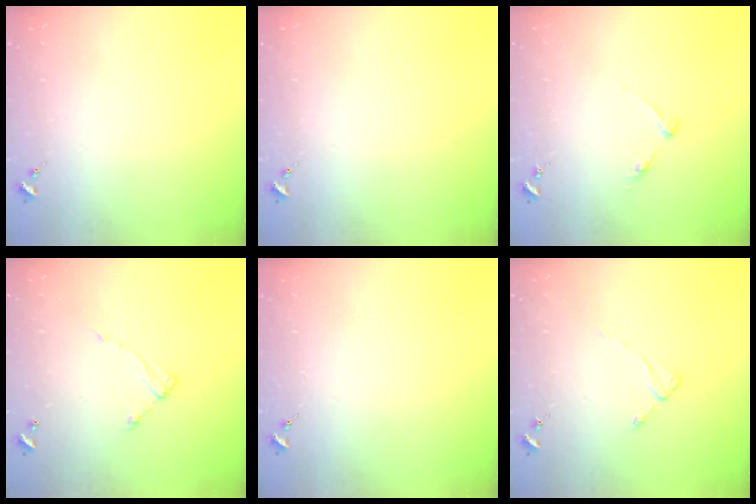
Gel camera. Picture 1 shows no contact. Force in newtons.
{"total": 0.0}
{"total": 4.6, "press": 4.6, "slide": 0.5}
{"total": 6.0, "press": 6.0, "slide": 0.4}
{"total": 0.0}
{"total": 2.2, "press": 2.2, "slide": 0.4}